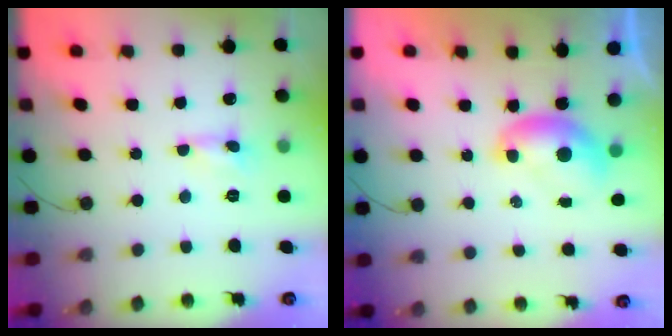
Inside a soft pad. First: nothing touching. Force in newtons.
{"total": 7.0, "press": 7.0, "slide": 0.3}